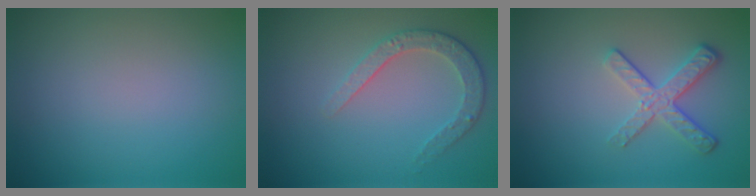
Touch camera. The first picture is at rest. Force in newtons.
{"total": 2.6, "press": 2.5, "slide": 0.8}
{"total": 3.0, "press": 2.3, "slide": 1.9}